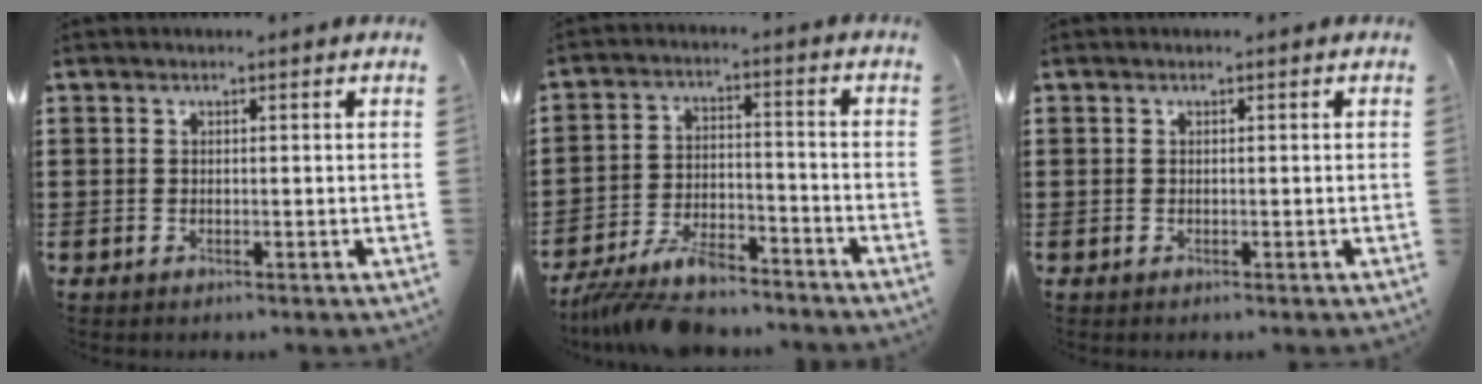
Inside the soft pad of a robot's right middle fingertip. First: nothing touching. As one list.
[{"total": 7.7, "force": [-7.0, 1.7, 2.9], "torque": [-0.066, 0.006, -0.136]}, {"total": 0.0}]